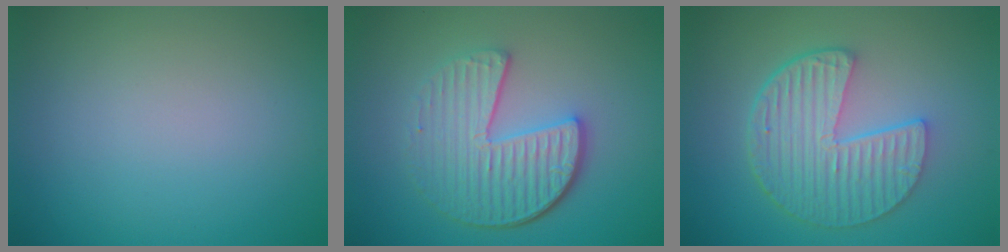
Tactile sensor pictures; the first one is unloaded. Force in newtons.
{"total": 5.5, "press": 4.1, "slide": 3.6}
{"total": 6.2, "press": 4.4, "slide": 4.3}